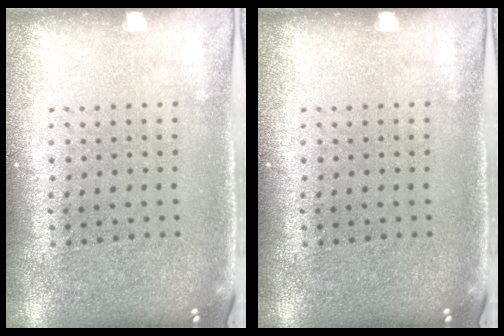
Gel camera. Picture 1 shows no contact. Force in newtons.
{"total": 0.0}